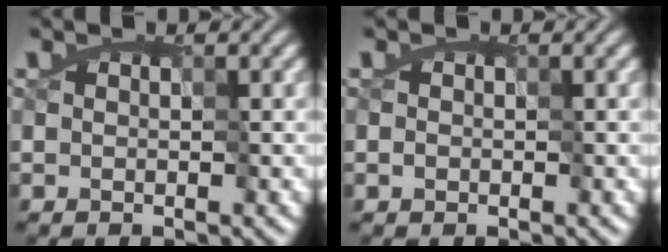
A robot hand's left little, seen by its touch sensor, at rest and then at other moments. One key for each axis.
{"total": 0.5, "fx": 0.0, "fy": 0.5, "fz": 0.2, "tx": -0.002, "ty": 0.003, "tz": -0.001}